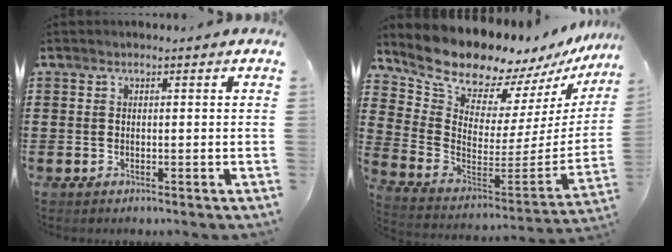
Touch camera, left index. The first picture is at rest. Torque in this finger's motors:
{"motor_torque": [2.14, 0.00, 1.05, 0.21]}